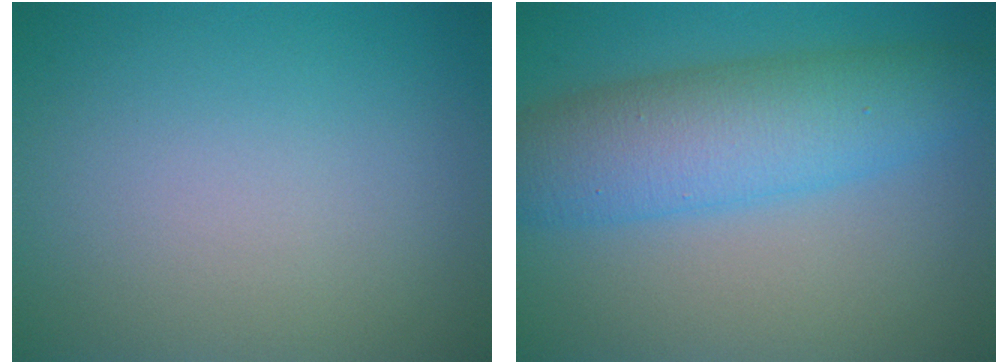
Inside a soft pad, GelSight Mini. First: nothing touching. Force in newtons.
{"total": 7.4, "press": 7.4, "slide": 0.0}